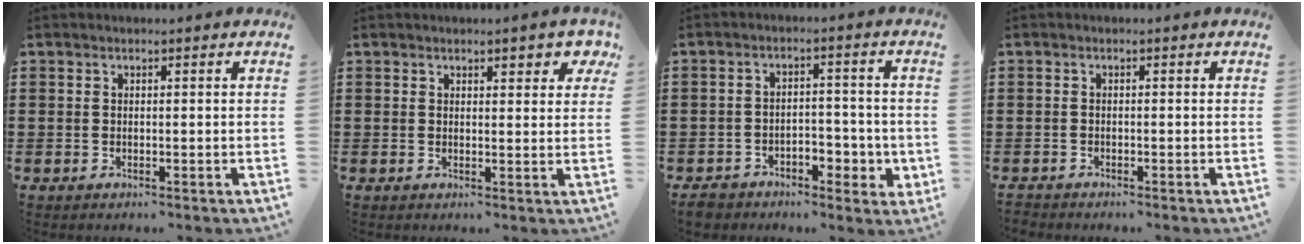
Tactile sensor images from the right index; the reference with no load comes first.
{"total": 2.6, "force": [1.9, 1.0, 1.4], "torque": [-0.016, 0.001, 0.031]}
{"total": 4.7, "force": [-2.5, 3.0, 2.5], "torque": [-0.044, 0.016, -0.047]}
{"total": 0.8, "force": [-0.7, 0.3, -0.2], "torque": [0.003, 0.006, -0.018]}